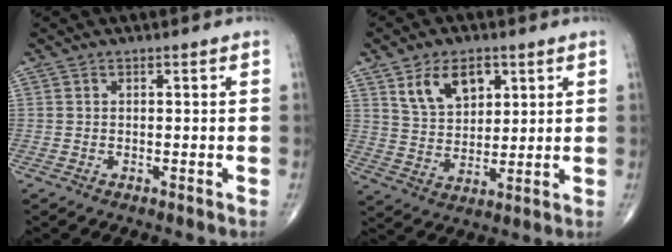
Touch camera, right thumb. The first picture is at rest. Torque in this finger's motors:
{"motor_torque": [-0.87, 0.90, 0.30, 0.14, 0.10]}